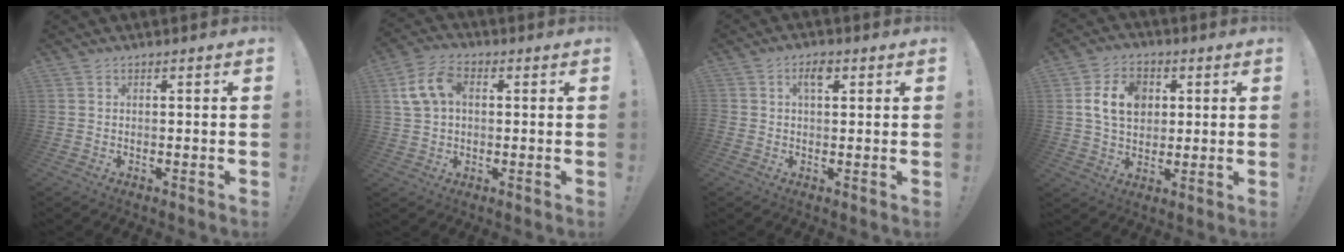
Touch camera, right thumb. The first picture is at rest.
{"total": 10.6, "force": [2.2, 7.3, 7.3], "torque": [-0.133, 0.012, 0.046]}
{"total": 4.1, "force": [1.7, 2.2, 3.0], "torque": [-0.041, 0.002, 0.023]}
{"total": 12.4, "force": [2.7, 9.4, 7.6], "torque": [-0.120, 0.005, 0.053]}